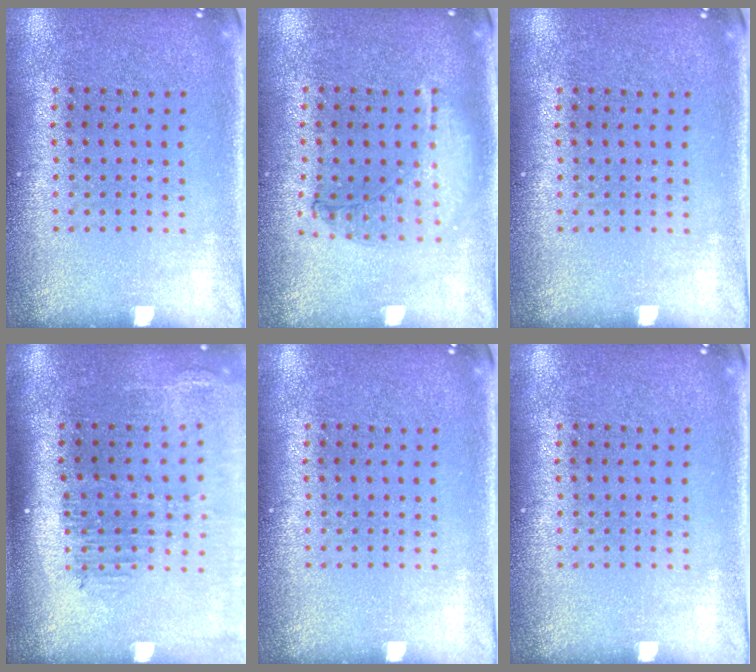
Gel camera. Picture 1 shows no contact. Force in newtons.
{"total": 0.7, "press": 0.7, "slide": 0.2}
{"total": 0.0}
{"total": 2.1, "press": 1.7, "slide": 1.2}
{"total": 0.0}
{"total": 0.0}